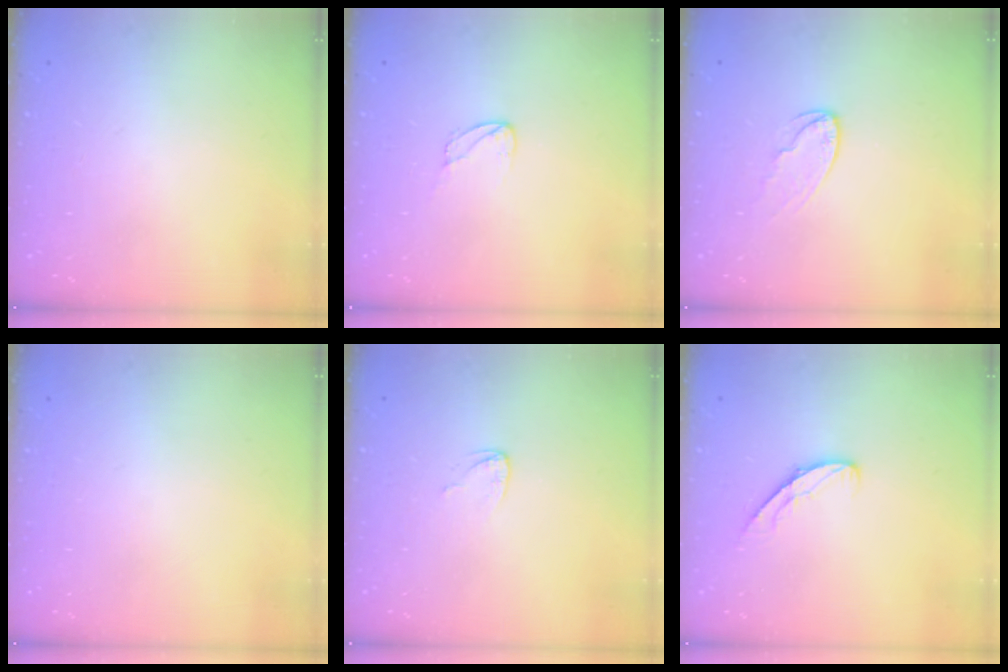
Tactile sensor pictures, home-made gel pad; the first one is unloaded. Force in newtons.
{"total": 2.9, "press": 2.9, "slide": 0.2}
{"total": 6.0, "press": 6.0, "slide": 0.5}
{"total": 0.0}
{"total": 3.0, "press": 3.0, "slide": 0.3}
{"total": 5.2, "press": 5.2, "slide": 0.3}